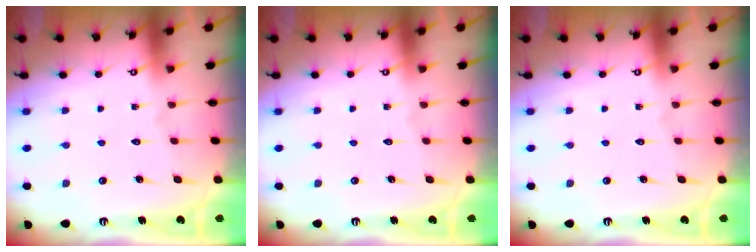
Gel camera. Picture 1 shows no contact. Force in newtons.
{"total": 0.0}
{"total": 0.0}